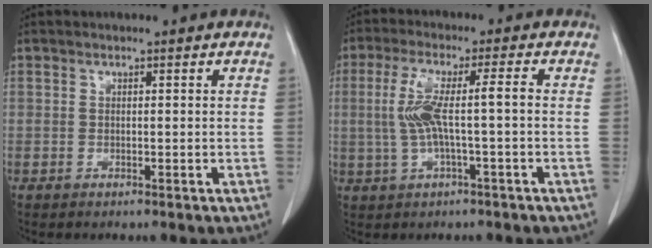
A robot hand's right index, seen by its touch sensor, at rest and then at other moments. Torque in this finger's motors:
{"motor_torque": [0.87, -0.15, 0.41, 0.15]}